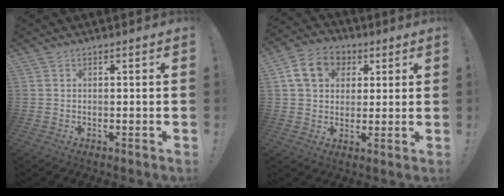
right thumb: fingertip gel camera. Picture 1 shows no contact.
{"total": 12.9, "force": [4.7, 10.3, 6.2], "torque": [-0.081, -0.011, 0.094]}